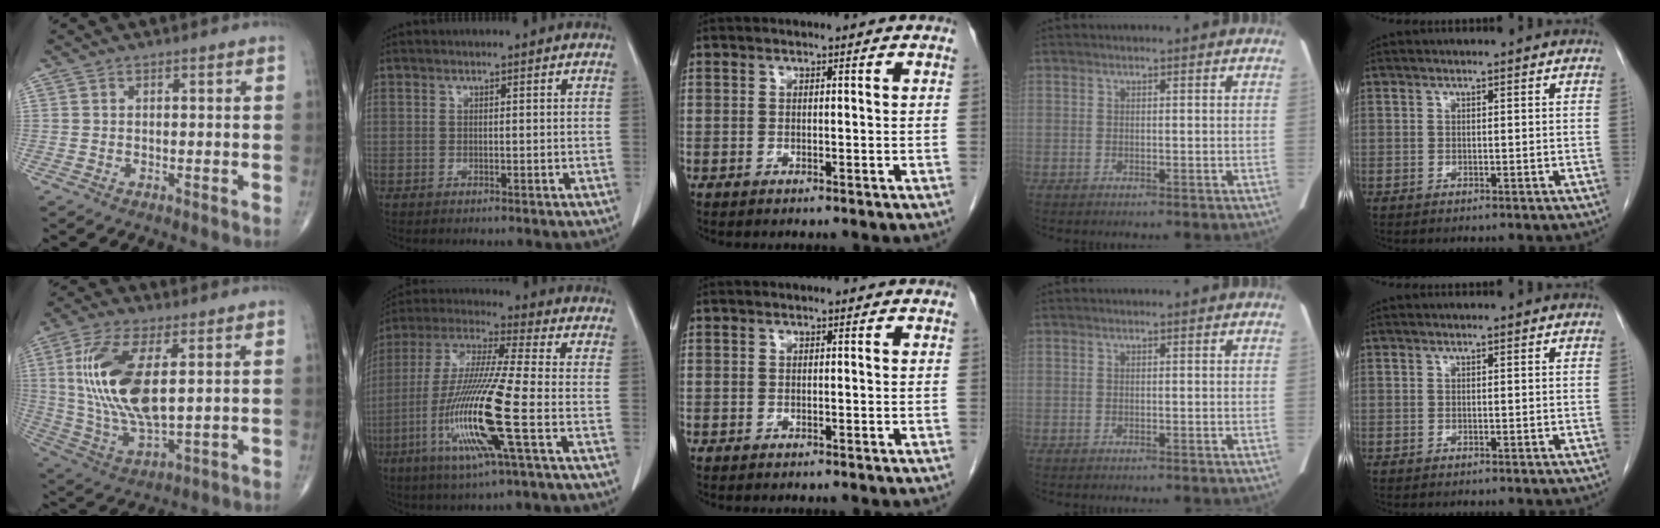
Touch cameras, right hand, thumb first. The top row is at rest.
{"thumb": {"total": 17.5, "force": [3.4, 7.3, 15.5], "torque": [-0.327, -0.017, 0.073]}, "index": {"total": 16.5, "force": [-4.9, -0.3, 15.8], "torque": [-0.327, -0.020, -0.102]}}